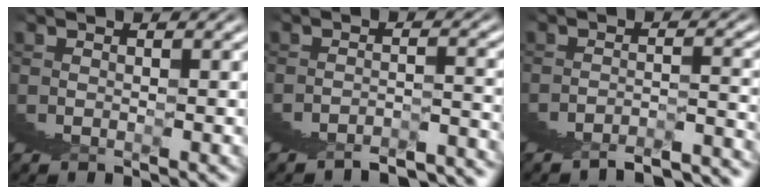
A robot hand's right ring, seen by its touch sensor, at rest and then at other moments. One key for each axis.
{"total": 2.5, "fx": -2.5, "fy": 0.0, "fz": 0.3, "tx": 0.024, "ty": 0.007, "tz": -0.050}
{"total": 2.6, "fx": -2.5, "fy": -0.2, "fz": 0.6, "tx": 0.015, "ty": 0.007, "tz": -0.051}